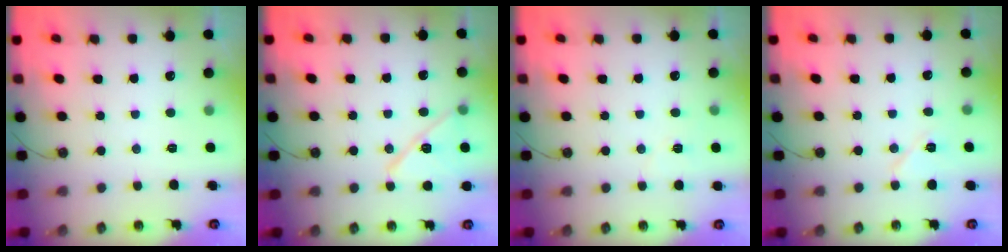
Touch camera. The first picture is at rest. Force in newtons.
{"total": 13.3, "press": 12.7, "slide": 4.1}
{"total": 3.9, "press": 3.8, "slide": 0.8}
{"total": 8.5, "press": 5.0, "slide": 7.0}